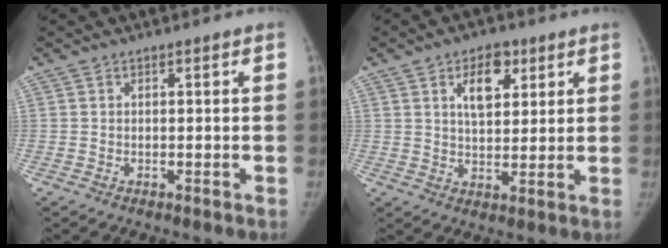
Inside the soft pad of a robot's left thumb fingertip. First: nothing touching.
{"total": 7.8, "force": [3.6, 4.4, 5.3], "torque": [-0.057, -0.018, 0.057]}